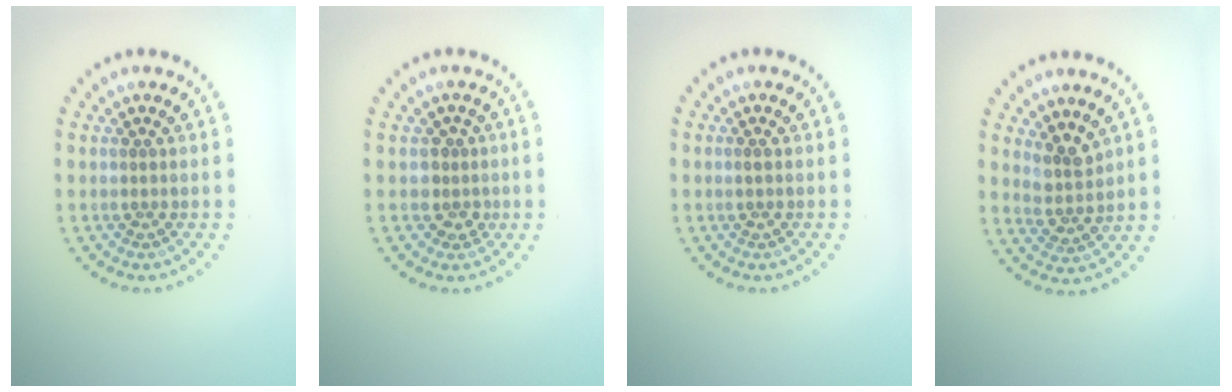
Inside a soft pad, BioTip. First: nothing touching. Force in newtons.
{"total": 1.7, "press": 1.3, "slide": 1.2}
{"total": 0.8, "press": 0.8, "slide": 0.1}
{"total": 2.6, "press": 2.0, "slide": 1.7}